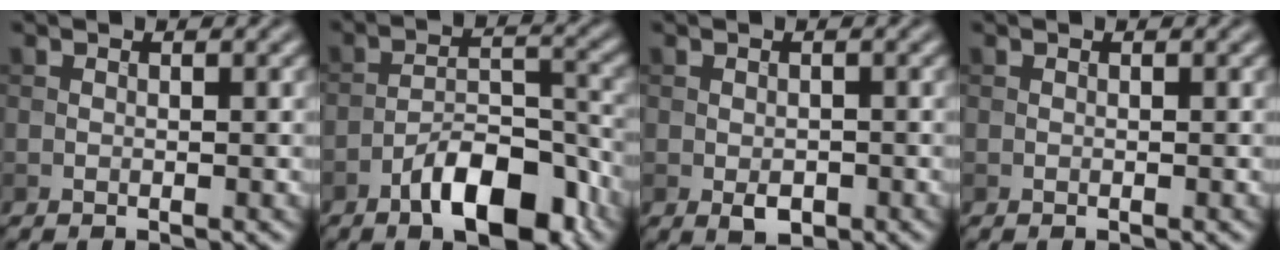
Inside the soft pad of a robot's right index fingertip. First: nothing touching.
{"total": 7.6, "force": [-4.6, 2.9, 5.3], "torque": [-0.081, 0.010, -0.077]}
{"total": 1.9, "force": [-0.7, 1.1, 1.3], "torque": [-0.022, -0.004, -0.008]}
{"total": 0.0}